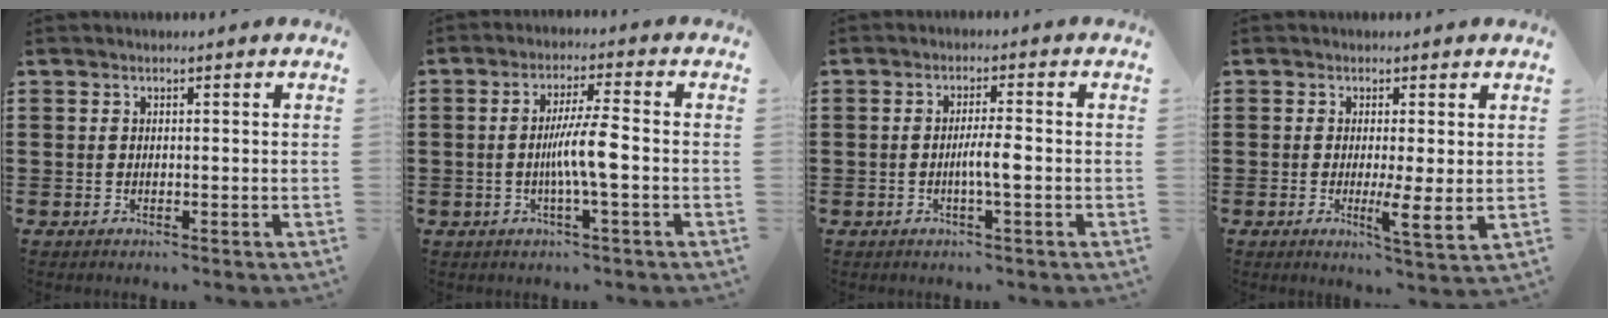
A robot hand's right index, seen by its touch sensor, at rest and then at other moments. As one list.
[{"total": 6.3, "force": [-1.0, 0.2, 6.2], "torque": [-0.117, -0.005, -0.024]}, {"total": 3.5, "force": [-0.8, 0.1, 3.4], "torque": [-0.069, -0.006, -0.018]}, {"total": 4.1, "force": [0.2, 0.4, 4.1], "torque": [-0.069, -0.008, 0.000]}]